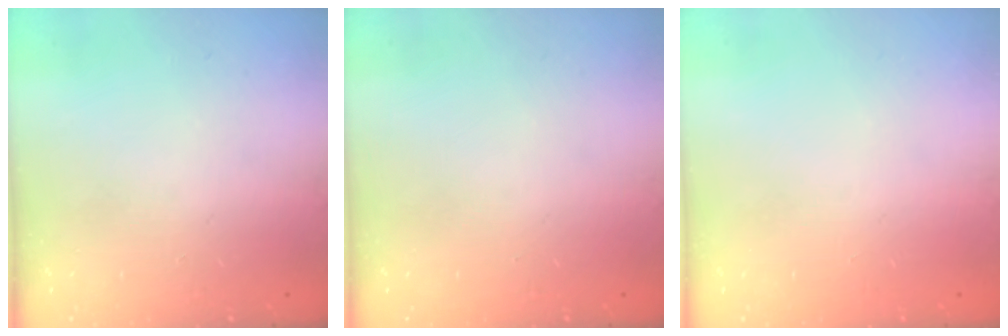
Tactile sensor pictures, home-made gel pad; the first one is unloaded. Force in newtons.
{"total": 0.0}
{"total": 0.0}